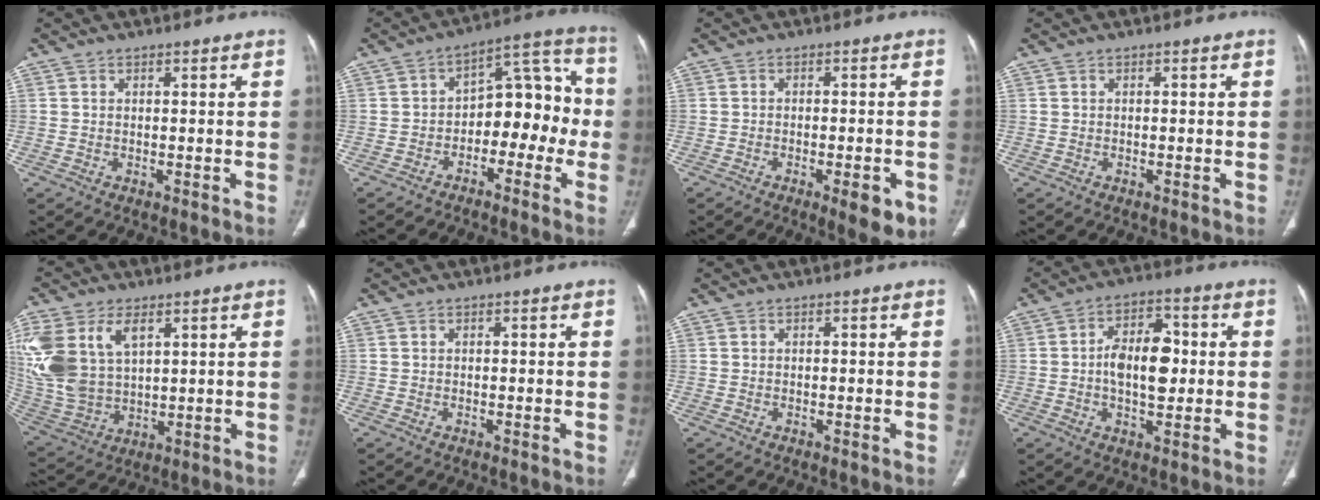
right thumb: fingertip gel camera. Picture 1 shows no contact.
{"total": 13.1, "force": [-3.1, 8.1, 9.8], "torque": [-0.082, 0.060, -0.056]}
{"total": 6.5, "force": [-2.9, 2.2, 5.3], "torque": [-0.059, -0.001, -0.034]}
{"total": 0.0}
{"total": 19.2, "force": [6.7, 12.2, 13.2], "torque": [-0.304, -0.007, 0.142]}
{"total": 0.0}
{"total": 0.0}
{"total": 10.0, "force": [0.0, 5.5, 8.4], "torque": [-0.116, 0.015, -0.004]}